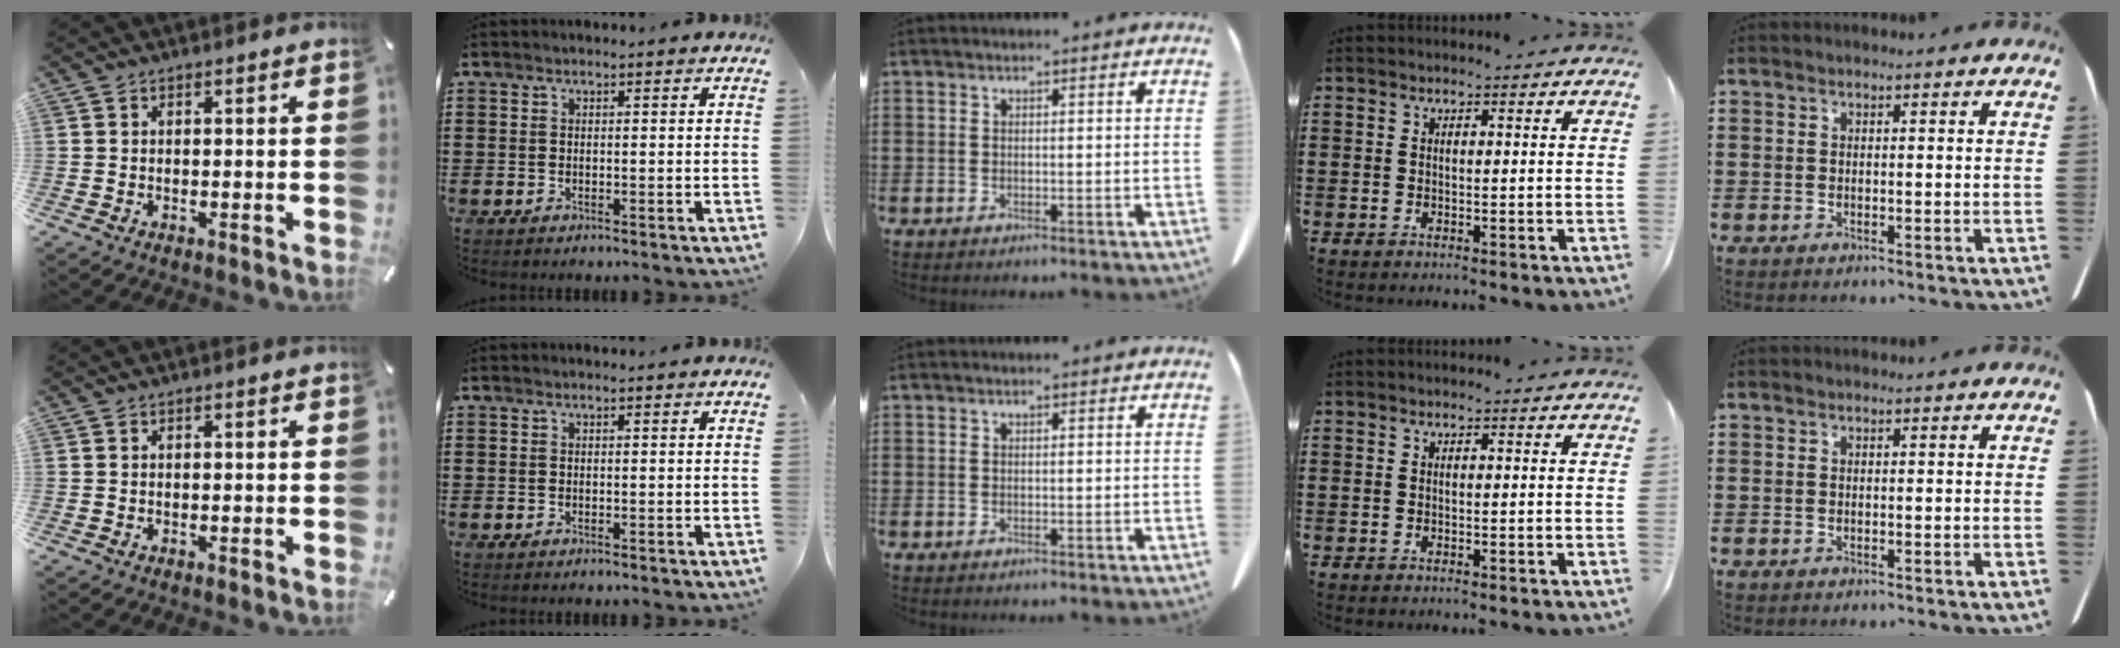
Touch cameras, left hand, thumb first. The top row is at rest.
{}